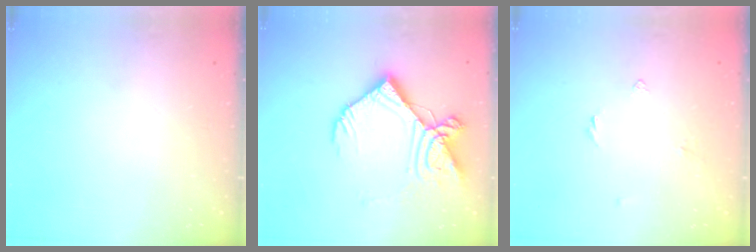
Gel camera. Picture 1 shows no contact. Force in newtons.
{"total": 17.2, "press": 17.0, "slide": 2.2}
{"total": 2.5, "press": 2.4, "slide": 0.5}